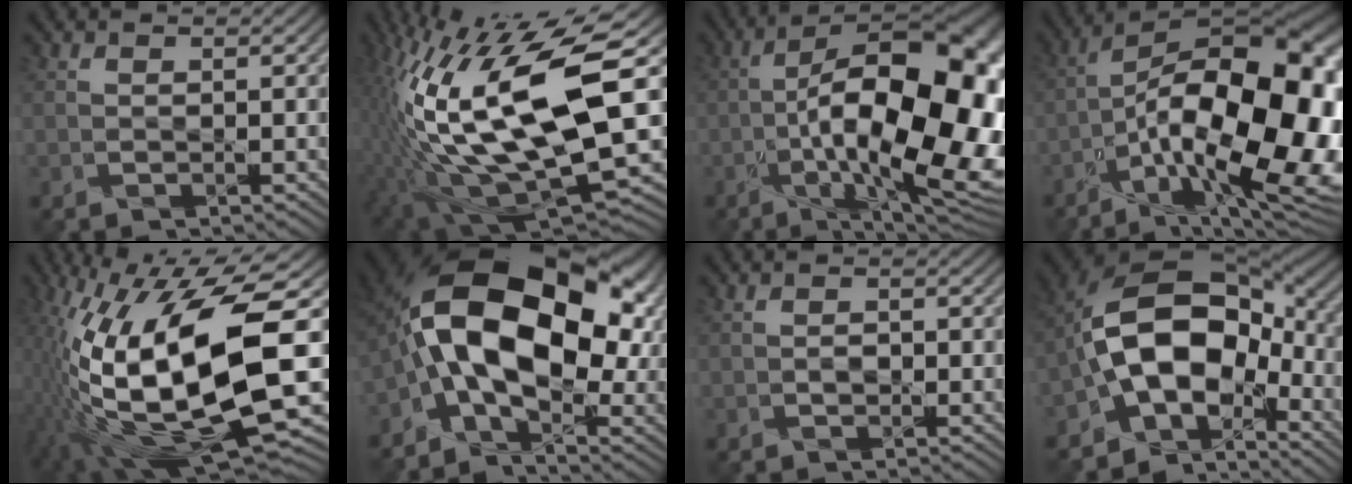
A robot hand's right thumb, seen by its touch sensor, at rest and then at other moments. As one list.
[{"total": 19.4, "force": [0.5, 7.6, 17.9], "torque": [-0.364, -0.011, 0.011]}, {"total": 21.1, "force": [-3.8, 8.6, 18.9], "torque": [-0.275, 0.006, -0.067]}, {"total": 22.2, "force": [-6.1, 9.3, 19.2], "torque": [-0.276, -0.005, -0.102]}, {"total": 20.1, "force": [-1.9, 7.5, 18.6], "torque": [-0.359, -0.041, -0.011]}, {"total": 17.7, "force": [-0.5, 10.7, 14.0], "torque": [-0.241, 0.005, -0.019]}, {"total": 1.2, "force": [-0.3, 0.9, 0.7], "torque": [-0.009, 0.001, -0.003]}, {"total": 13.8, "force": [-4.3, 8.8, 9.8], "torque": [-0.156, 0.006, -0.094]}]